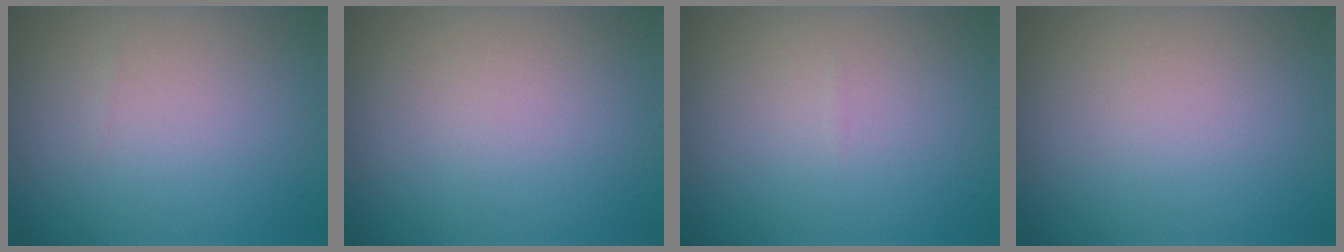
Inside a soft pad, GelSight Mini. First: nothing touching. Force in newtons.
{"total": 0.0}
{"total": 0.0}
{"total": 0.0}